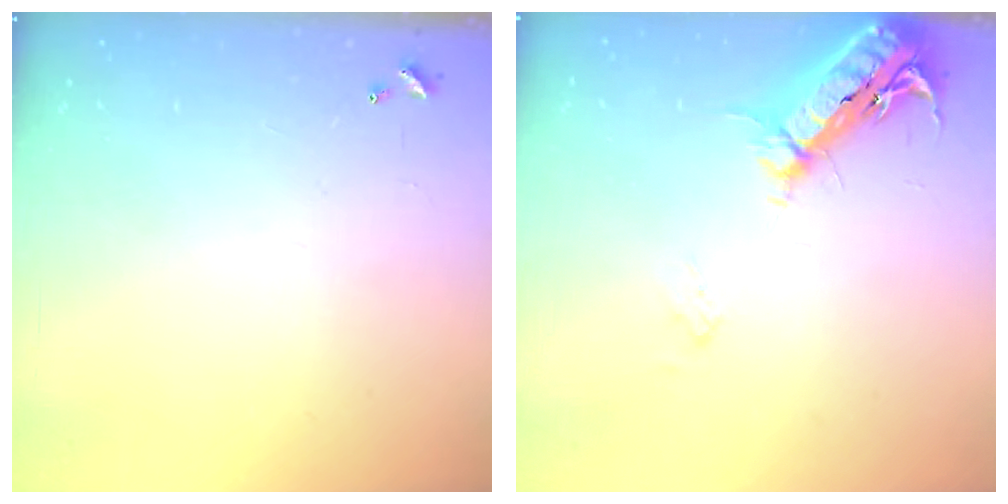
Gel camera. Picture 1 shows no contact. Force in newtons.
{"total": 17.6, "press": 17.3, "slide": 3.5}